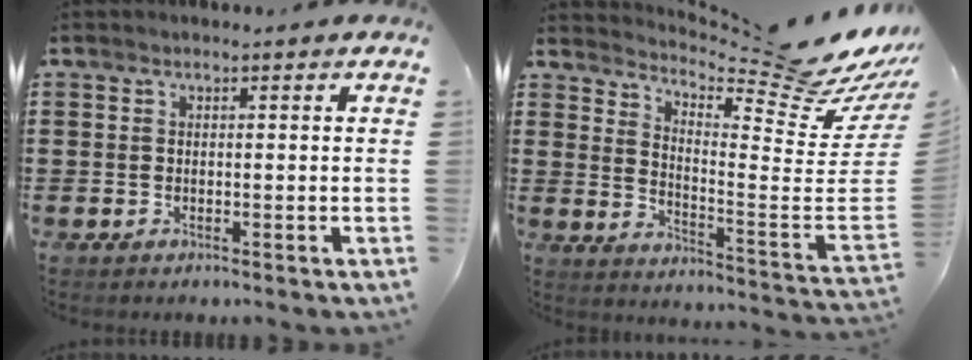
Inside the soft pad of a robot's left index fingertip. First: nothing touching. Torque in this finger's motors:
{"motor_torque": [-2.14, 0.00, -0.12, 0.00]}